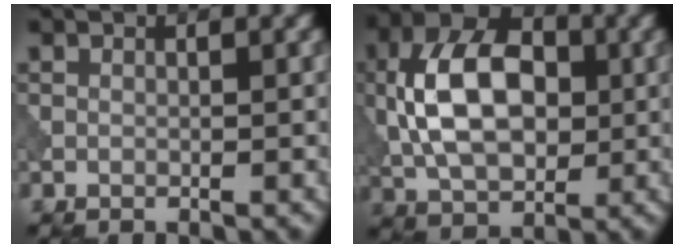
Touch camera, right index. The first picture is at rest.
{"total": 9.9, "force": [0.3, 6.2, 7.7], "torque": [-0.154, 0.013, -0.005]}